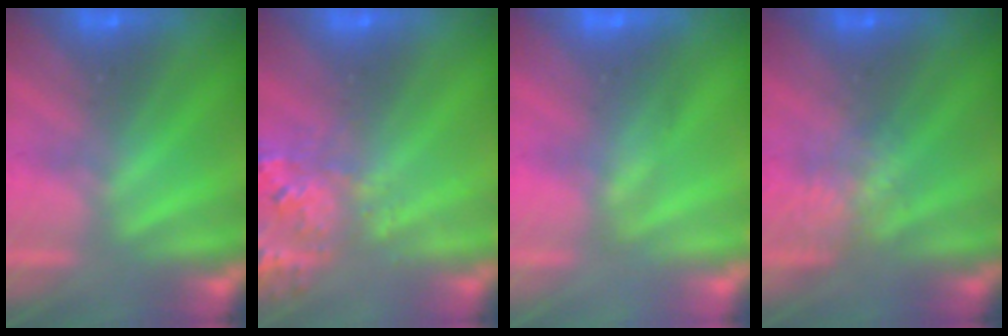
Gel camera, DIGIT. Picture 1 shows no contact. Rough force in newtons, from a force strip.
{"total": 2.9}
{"total": 1.7}
{"total": 4.4}